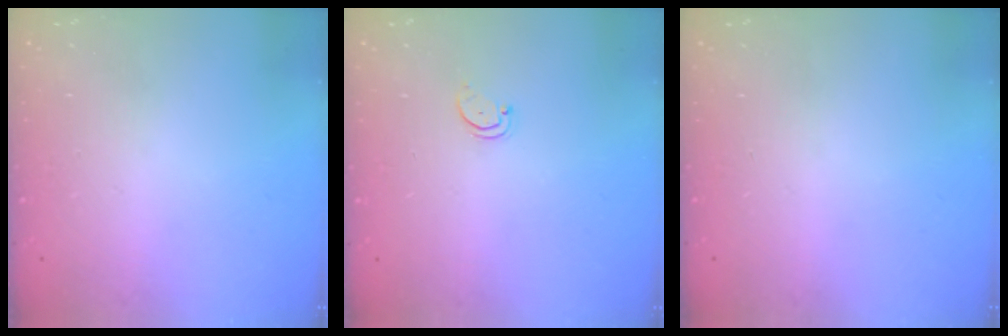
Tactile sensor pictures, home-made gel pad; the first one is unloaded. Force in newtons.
{"total": 1.5, "press": 1.5, "slide": 0.3}
{"total": 0.0}